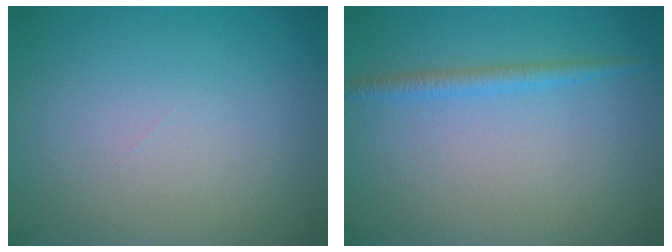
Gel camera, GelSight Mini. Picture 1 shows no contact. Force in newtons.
{"total": 1.5, "press": 1.5, "slide": 0.1}